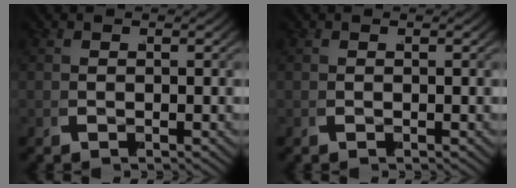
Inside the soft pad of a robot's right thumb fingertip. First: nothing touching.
{"total": 0.0}